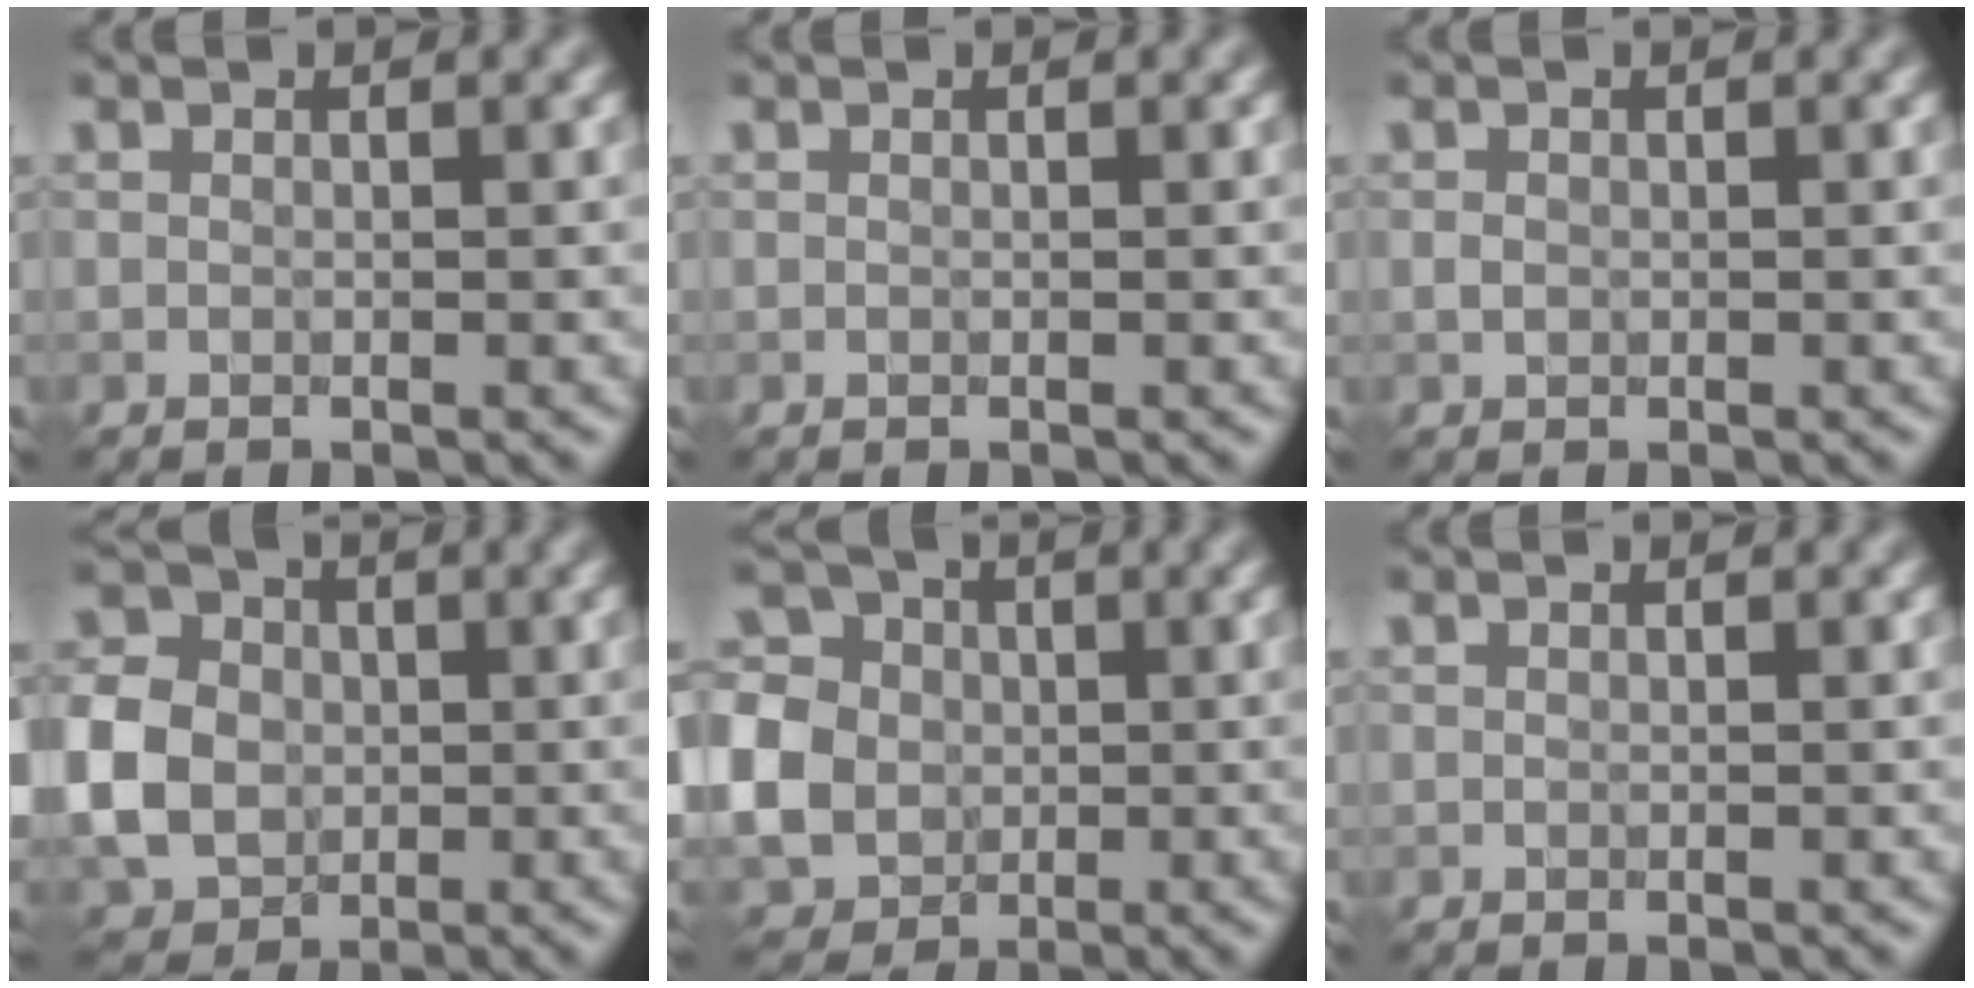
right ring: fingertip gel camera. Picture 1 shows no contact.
{"total": 0.0}
{"total": 0.7, "force": [0.0, 0.6, 0.4], "torque": [-0.007, -0.002, -0.001]}
{"total": 6.7, "force": [-0.6, 5.7, 3.5], "torque": [-0.086, 0.006, -0.021]}
{"total": 8.6, "force": [-1.0, 7.6, 4.0], "torque": [-0.104, 0.000, -0.038]}
{"total": 0.0}